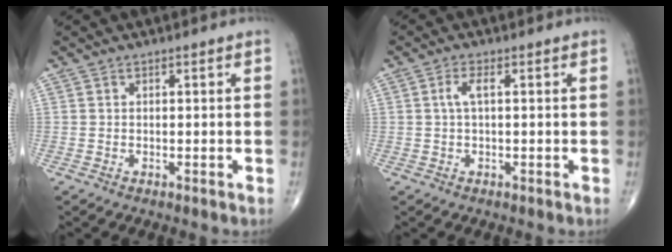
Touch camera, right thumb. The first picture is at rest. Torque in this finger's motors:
{"motor_torque": [-0.04, -0.03, 0.21, 0.10, 0.08]}